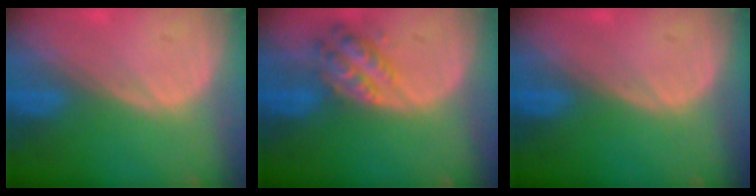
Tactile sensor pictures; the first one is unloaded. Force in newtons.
{"total": 6.0, "press": 5.5, "slide": 2.3}
{"total": 0.0}